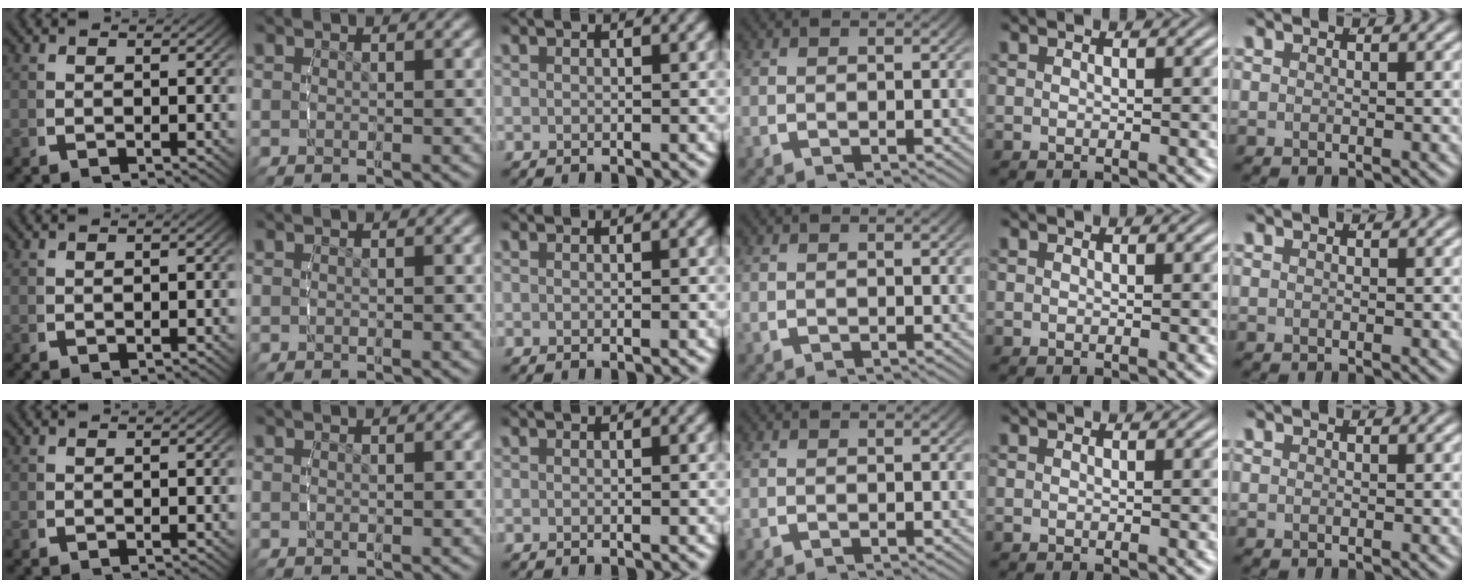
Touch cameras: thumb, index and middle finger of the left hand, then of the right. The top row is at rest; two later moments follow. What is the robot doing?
{"motion": "lift_and_place", "object": "legos"}